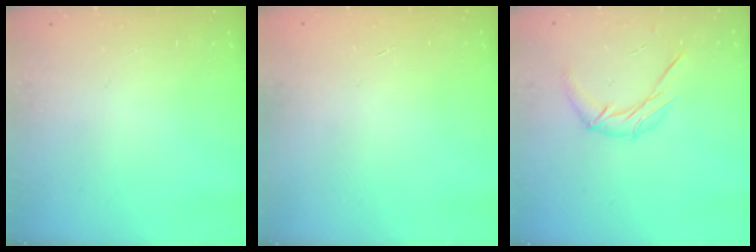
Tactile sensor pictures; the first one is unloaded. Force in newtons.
{"total": 0.0}
{"total": 8.8, "press": 8.8, "slide": 0.4}